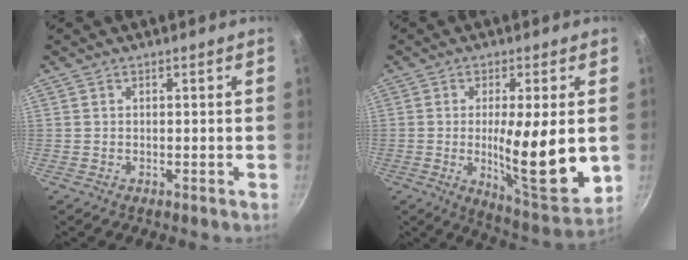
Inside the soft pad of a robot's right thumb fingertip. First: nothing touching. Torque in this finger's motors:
{"motor_torque": [-0.51, 1.47, 1.36, 0.40, 0.15]}